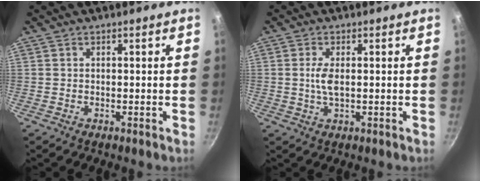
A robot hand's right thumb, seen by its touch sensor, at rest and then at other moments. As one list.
[{"total": 3.6, "force": [0.3, 1.3, 3.3], "torque": [-0.075, 0.000, 0.004]}]